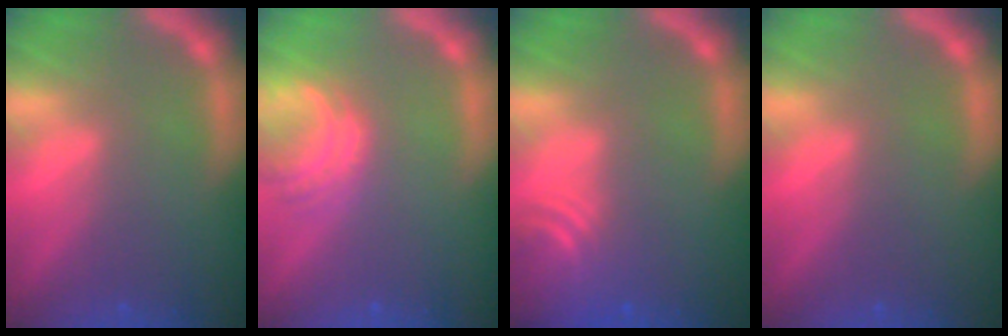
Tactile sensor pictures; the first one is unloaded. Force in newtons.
{"total": 3.0}
{"total": 4.5}
{"total": 0.0}